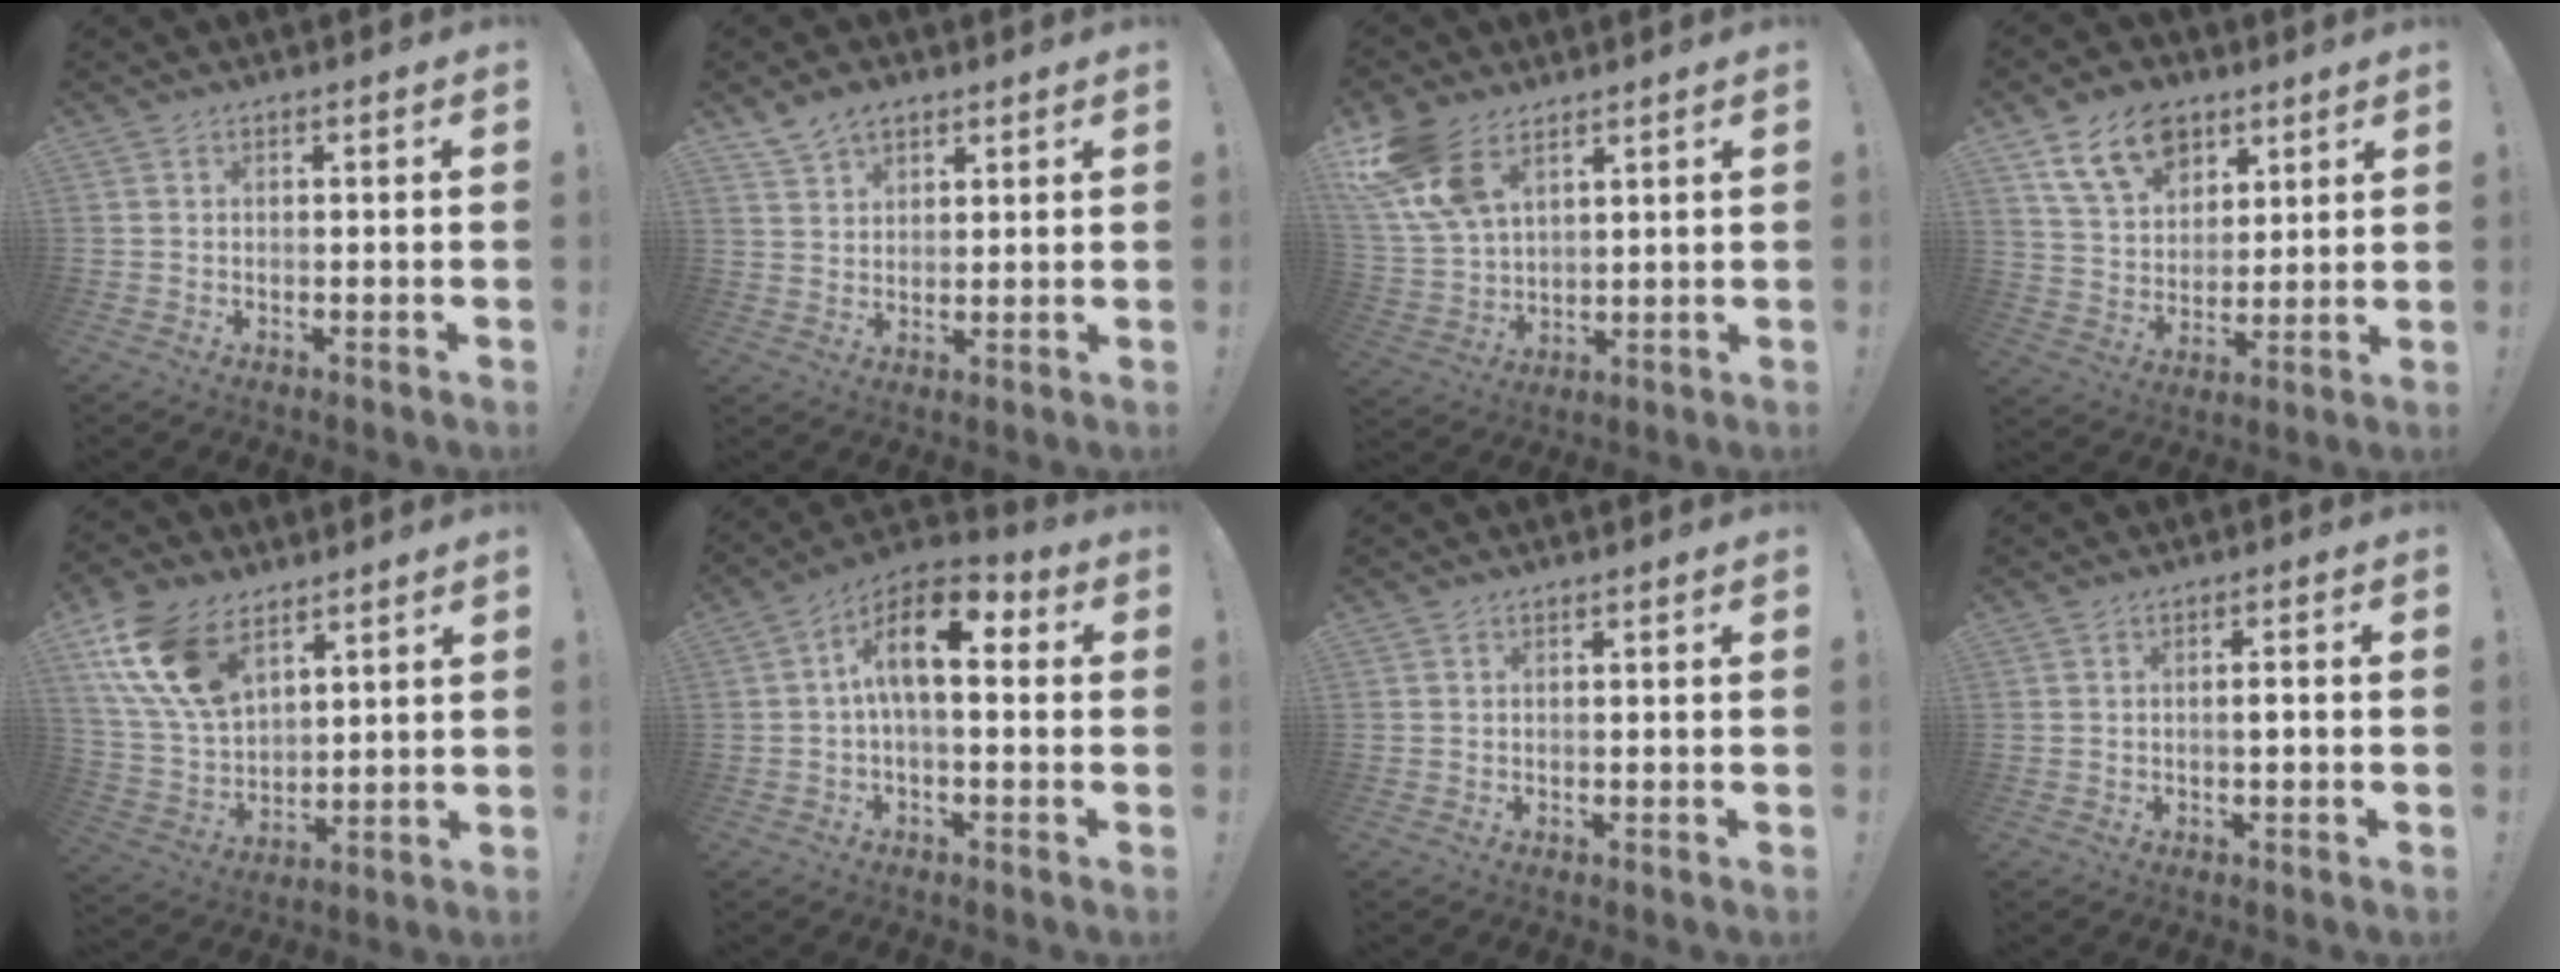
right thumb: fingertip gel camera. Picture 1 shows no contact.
{"total": 6.3, "force": [4.6, 3.9, 1.9], "torque": [-0.030, -0.020, 0.088]}
{"total": 13.9, "force": [8.5, 7.7, 7.8], "torque": [-0.170, -0.034, 0.166]}
{"total": 14.9, "force": [8.4, 10.1, 7.0], "torque": [-0.113, -0.037, 0.160]}
{"total": 17.6, "force": [9.6, 10.5, 10.3], "torque": [-0.221, -0.043, 0.183]}
{"total": 13.2, "force": [2.7, 5.7, 11.5], "torque": [-0.200, -0.002, 0.042]}
{"total": 0.0}
{"total": 1.7, "force": [-0.6, 0.1, 1.6], "torque": [-0.022, 0.000, -0.013]}